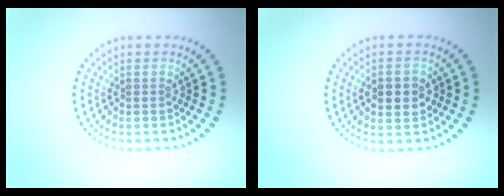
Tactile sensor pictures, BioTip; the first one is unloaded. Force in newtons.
{"total": 3.2, "press": 3.2, "slide": 0.3}